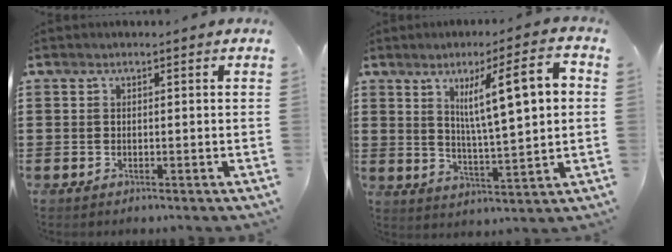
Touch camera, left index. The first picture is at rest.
{"total": 10.3, "force": [3.5, 1.7, 9.6], "torque": [-0.165, -0.008, 0.047]}